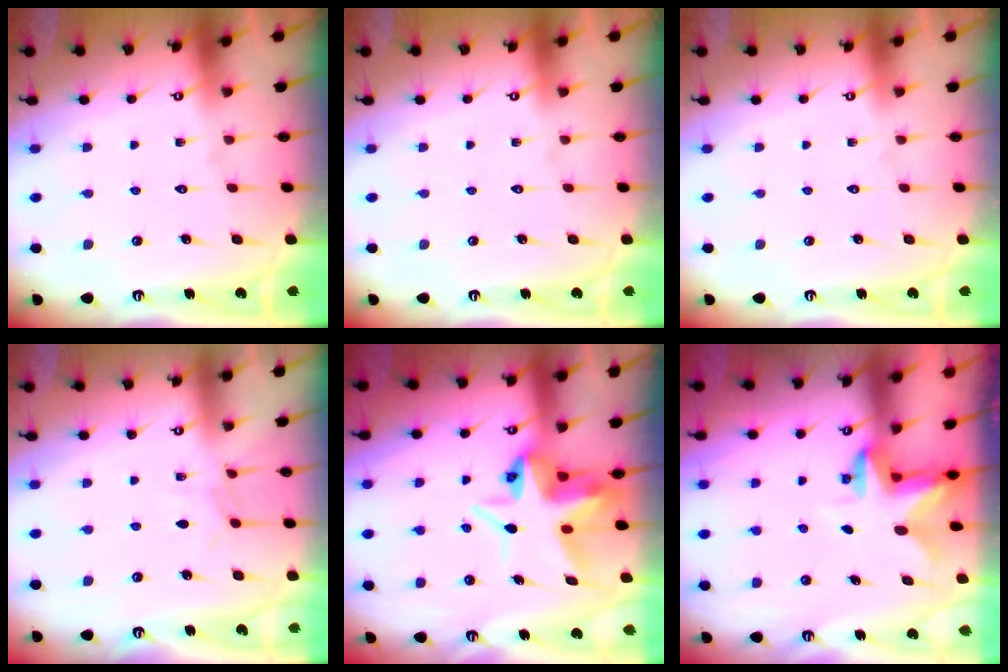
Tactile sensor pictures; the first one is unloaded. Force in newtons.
{"total": 0.0}
{"total": 0.0}
{"total": 4.3, "press": 4.3, "slide": 0.6}
{"total": 8.0, "press": 7.8, "slide": 1.8}
{"total": 2.8, "press": 2.8, "slide": 0.5}